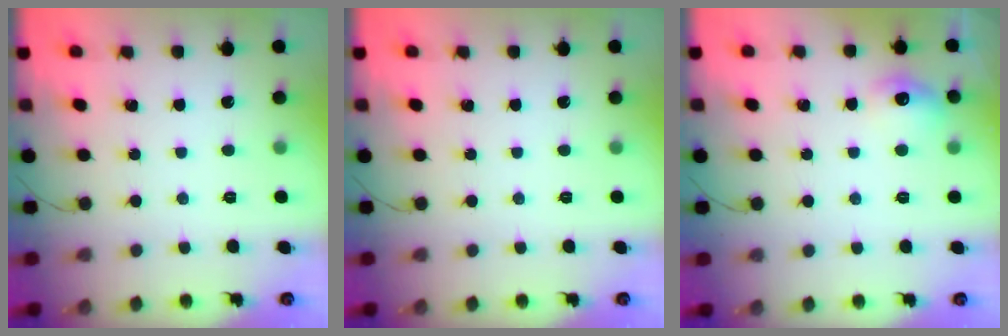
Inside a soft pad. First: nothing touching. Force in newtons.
{"total": 0.0}
{"total": 8.5, "press": 8.5, "slide": 0.5}